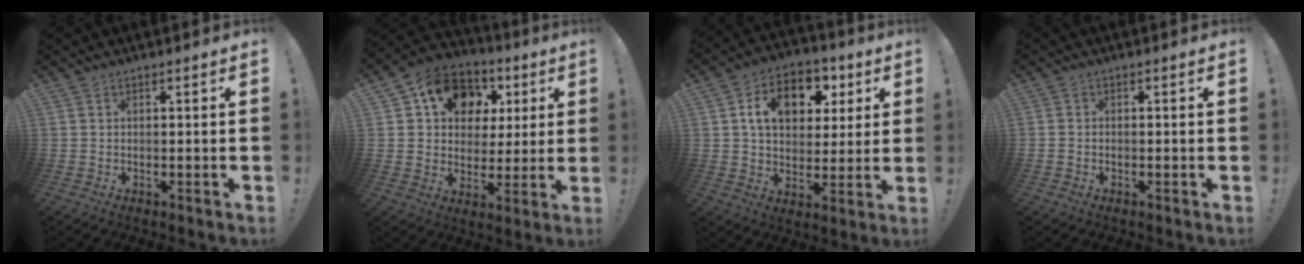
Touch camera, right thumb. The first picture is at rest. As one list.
[{"total": 14.6, "force": [6.1, 11.2, 7.1], "torque": [-0.109, -0.025, 0.118]}, {"total": 14.4, "force": [5.2, 9.9, 9.0], "torque": [-0.137, -0.009, 0.096]}, {"total": 0.6, "force": [-0.5, 0.3, 0.0], "torque": [0.003, 0.002, -0.009]}]